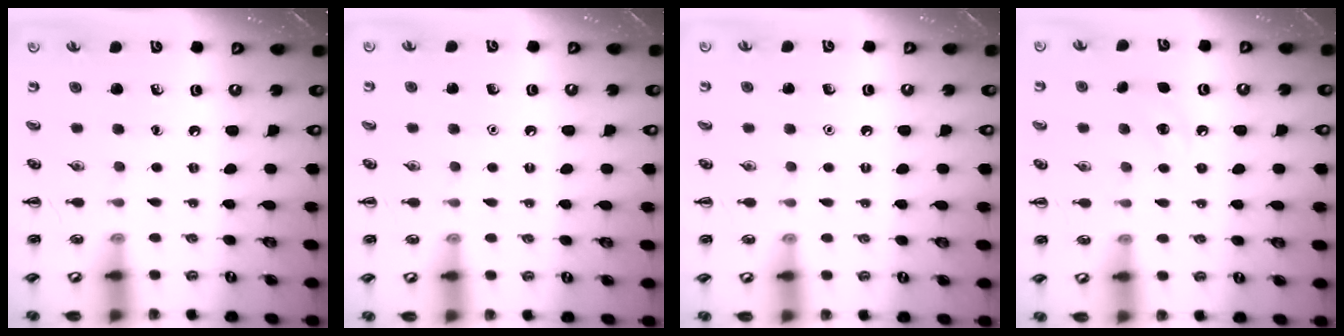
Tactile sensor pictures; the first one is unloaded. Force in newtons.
{"total": 1.6, "press": 1.6, "slide": 0.1}
{"total": 1.6, "press": 1.6, "slide": 0.1}
{"total": 5.5, "press": 5.3, "slide": 1.6}